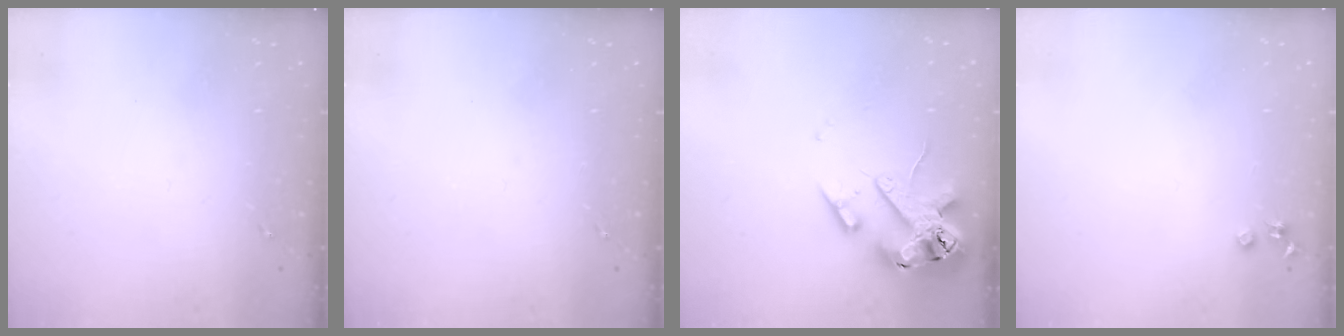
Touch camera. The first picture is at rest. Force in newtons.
{"total": 0.0}
{"total": 18.6, "press": 18.4, "slide": 2.8}
{"total": 3.5, "press": 3.5, "slide": 0.4}